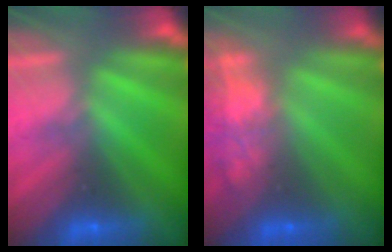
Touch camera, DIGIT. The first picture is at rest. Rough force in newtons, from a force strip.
{"total": 7.3}